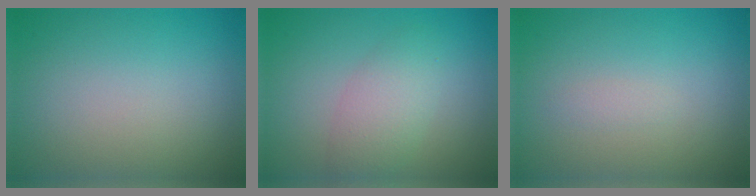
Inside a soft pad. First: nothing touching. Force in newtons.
{"total": 3.1, "press": 3.1, "slide": 0.1}
{"total": 0.6, "press": 0.6, "slide": 0.0}